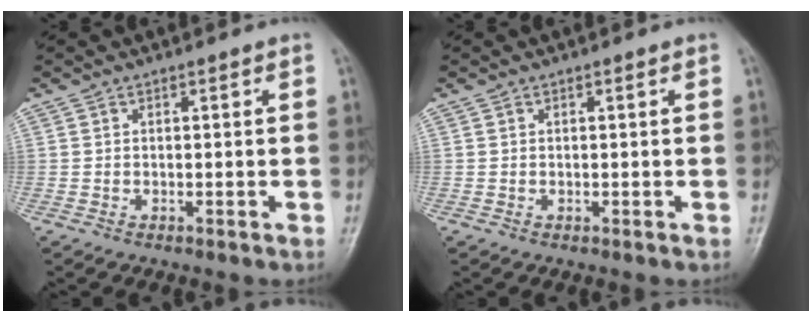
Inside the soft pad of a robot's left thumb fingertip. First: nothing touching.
{"total": 0.0}